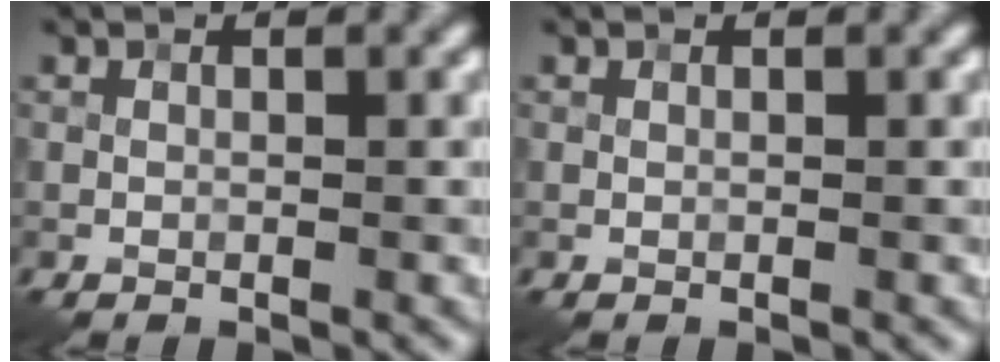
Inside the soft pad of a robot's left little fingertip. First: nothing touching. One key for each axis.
{"total": 0.0}